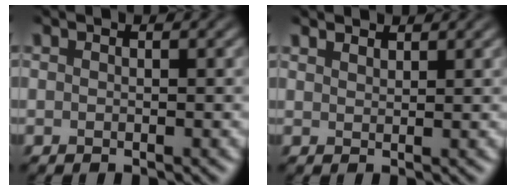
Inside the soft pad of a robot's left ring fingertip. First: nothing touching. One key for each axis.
{"total": 1.7, "fx": 1.6, "fy": 0.4, "fz": 0.3, "tx": -0.008, "ty": -0.001, "tz": 0.028}